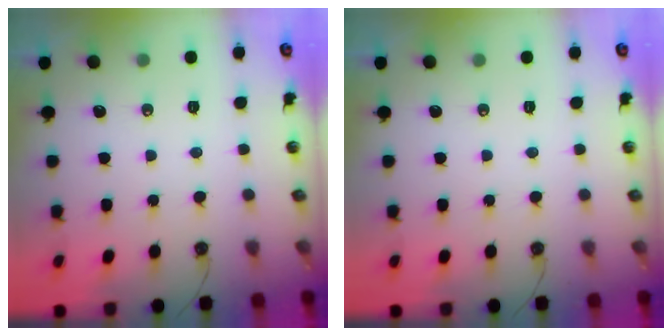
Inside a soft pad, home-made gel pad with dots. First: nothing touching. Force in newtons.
{"total": 0.0}